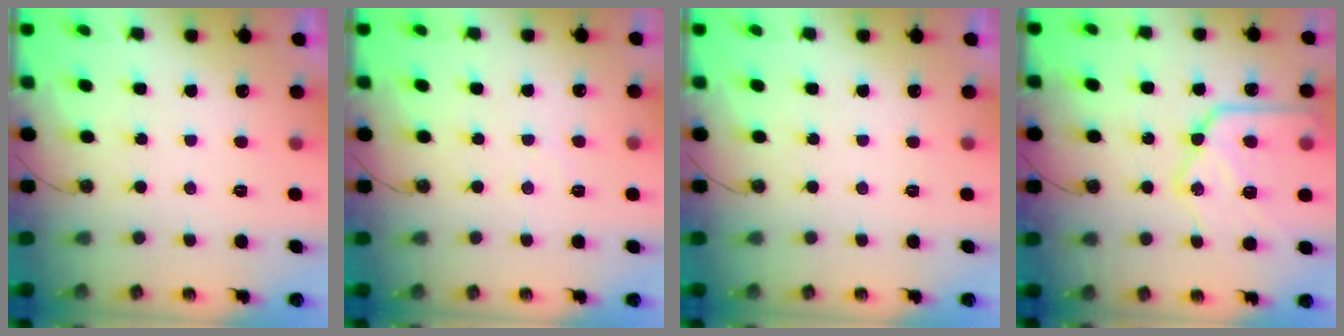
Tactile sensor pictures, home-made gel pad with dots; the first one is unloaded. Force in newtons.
{"total": 3.1, "press": 3.1, "slide": 0.5}
{"total": 0.0}
{"total": 19.9, "press": 19.8, "slide": 2.0}